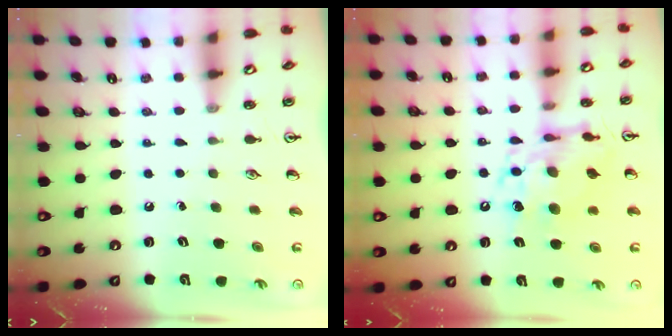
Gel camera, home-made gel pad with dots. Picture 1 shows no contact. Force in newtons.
{"total": 12.1, "press": 12.0, "slide": 1.3}